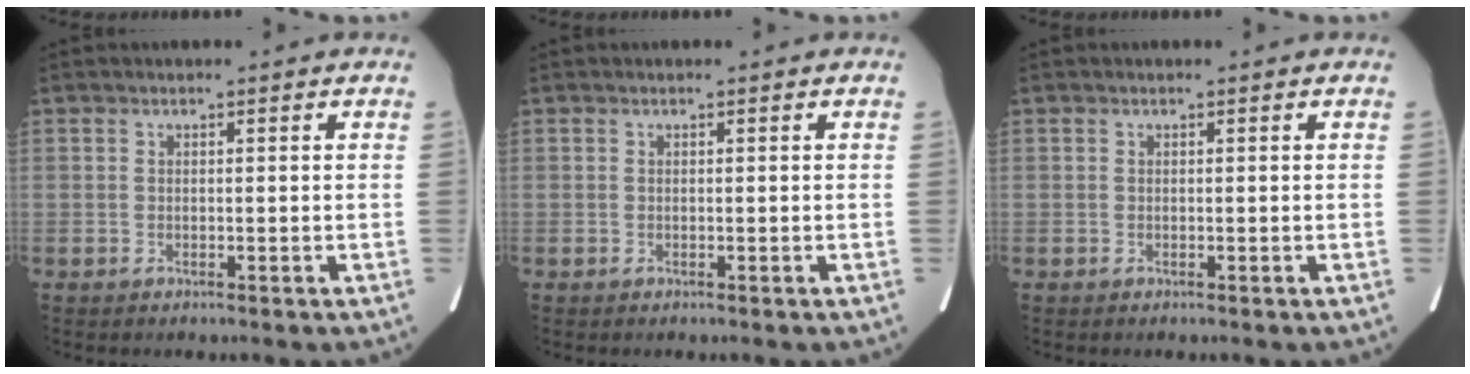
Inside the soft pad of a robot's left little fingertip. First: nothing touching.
{"total": 0.0}
{"total": 0.0}